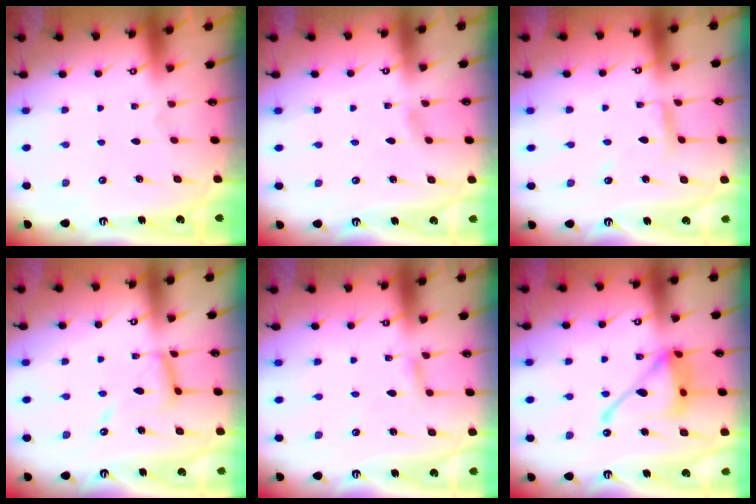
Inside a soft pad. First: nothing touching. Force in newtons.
{"total": 2.3, "press": 2.3, "slide": 0.3}
{"total": 5.1, "press": 5.1, "slide": 0.4}
{"total": 10.8, "press": 10.7, "slide": 0.9}
{"total": 2.9, "press": 2.8, "slide": 0.3}
{"total": 16.5, "press": 16.5, "slide": 1.6}